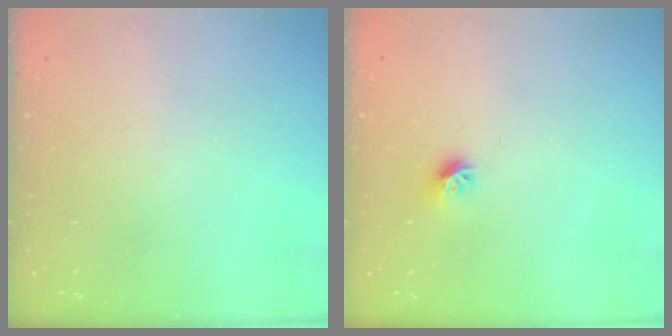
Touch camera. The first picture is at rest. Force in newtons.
{"total": 7.4, "press": 7.4, "slide": 0.7}